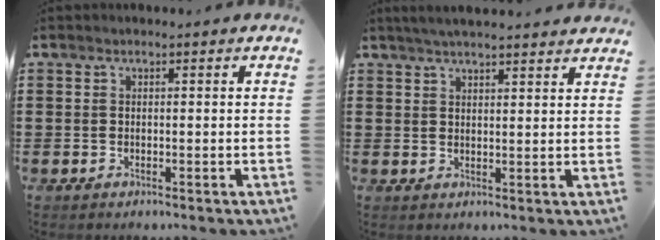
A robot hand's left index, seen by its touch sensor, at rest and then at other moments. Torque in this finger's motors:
{"motor_torque": [2.14, 0.00, 0.10, 0.01]}